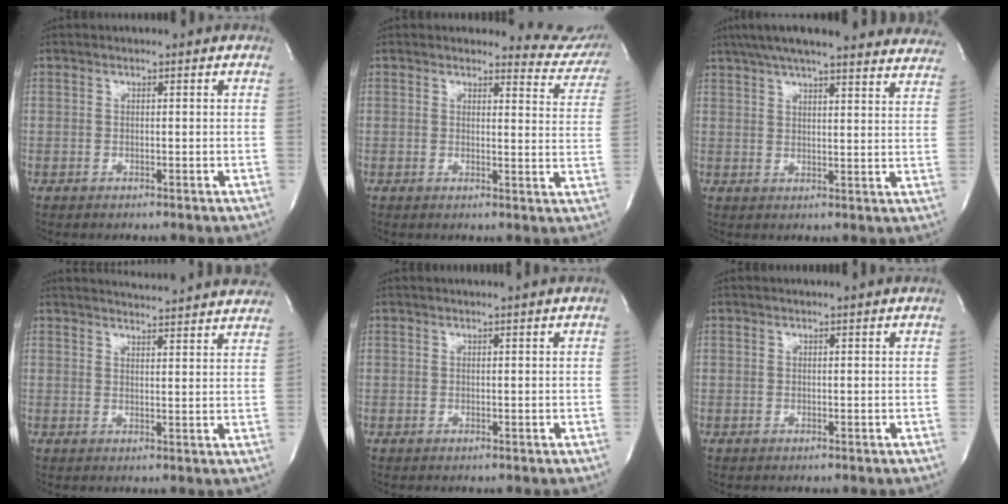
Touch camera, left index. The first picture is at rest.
{"total": 8.3, "force": [8.1, 1.6, -1.1], "torque": [0.037, -0.066, 0.058]}
{"total": 28.9, "force": [25.7, 4.0, 12.7], "torque": [-0.208, -0.013, 0.314]}
{"total": 17.3, "force": [16.6, 0.8, 4.9], "torque": [-0.073, -0.021, 0.198]}
{"total": 1.5, "force": [1.2, -0.5, 0.7], "torque": [-0.008, 0.004, 0.024]}
{"total": 1.1, "force": [0.9, -0.3, 0.5], "torque": [-0.008, 0.002, 0.022]}